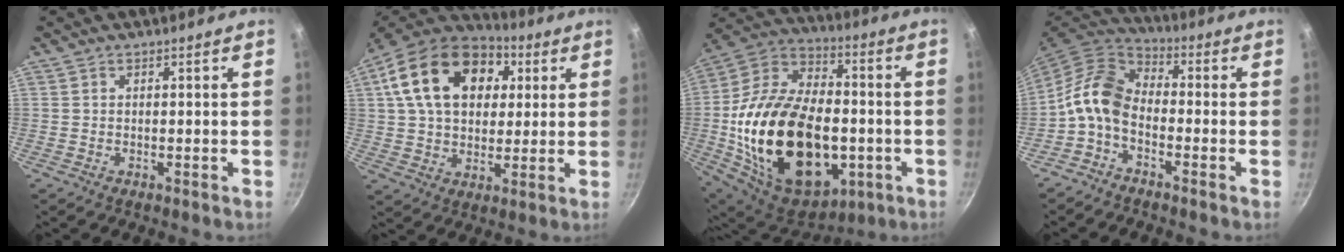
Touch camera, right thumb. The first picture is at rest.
{"total": 22.5, "force": [7.0, 15.3, 14.9], "torque": [-0.241, 0.010, 0.109]}
{"total": 34.3, "force": [-5.1, 21.1, 26.6], "torque": [-0.457, 0.019, -0.076]}
{"total": 9.5, "force": [-2.8, 6.1, 6.7], "torque": [-0.126, 0.047, -0.073]}